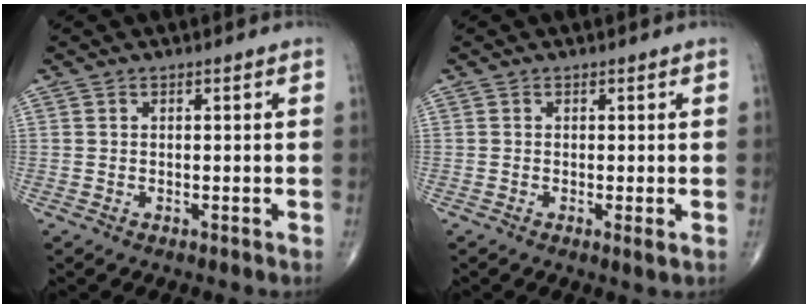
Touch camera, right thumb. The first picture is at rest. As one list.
[{"total": 1.3, "force": [-0.2, 0.1, 1.3], "torque": [-0.027, -0.007, -0.004]}]